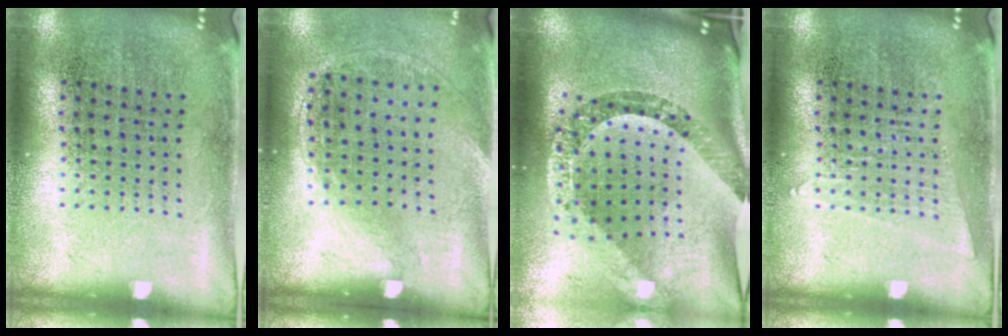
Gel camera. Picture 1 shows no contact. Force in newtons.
{"total": 1.4, "press": 0.9, "slide": 1.0}
{"total": 3.5, "press": 2.5, "slide": 2.5}
{"total": 1.0, "press": 1.0, "slide": 0.1}